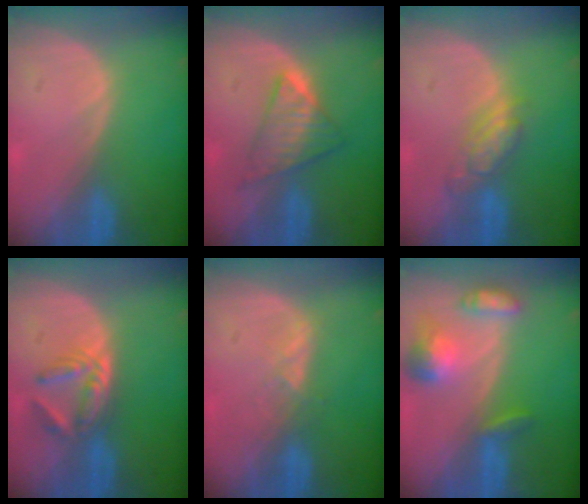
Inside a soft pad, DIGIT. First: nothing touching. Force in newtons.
{"total": 5.9, "press": 5.9, "slide": 0.7}
{"total": 5.4, "press": 4.6, "slide": 2.8}
{"total": 5.9, "press": 4.9, "slide": 3.2}
{"total": 2.0, "press": 2.0, "slide": 0.3}
{"total": 7.1, "press": 6.5, "slide": 2.7}